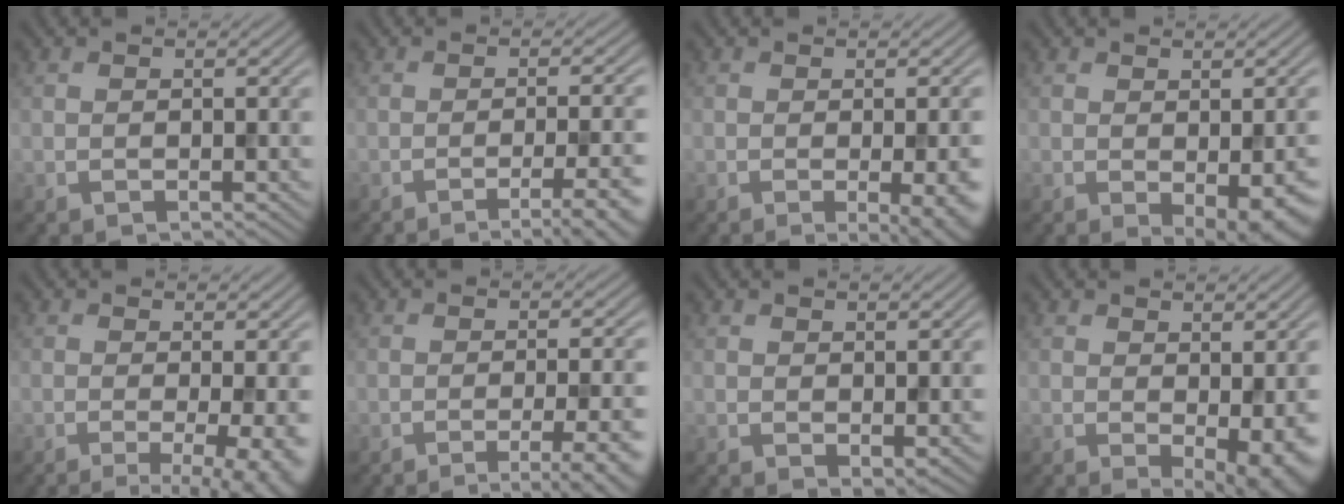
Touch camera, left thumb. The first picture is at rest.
{"total": 7.0, "force": [-3.5, 1.4, 5.9], "torque": [-0.080, 0.004, -0.048]}
{"total": 7.6, "force": [-1.8, 2.3, 6.9], "torque": [-0.074, -0.009, -0.008]}
{"total": 5.4, "force": [-1.6, 1.9, 4.9], "torque": [-0.063, -0.016, -0.008]}
{"total": 7.4, "force": [-1.9, 1.8, 6.9], "torque": [-0.092, -0.011, -0.023]}
{"total": 7.8, "force": [-3.4, 1.9, 6.7], "torque": [-0.079, 0.010, -0.044]}
{"total": 1.7, "force": [0.4, 0.8, 1.4], "torque": [-0.023, -0.008, 0.011]}
{"total": 4.9, "force": [-0.1, 1.8, 4.6], "torque": [-0.065, -0.012, 0.007]}